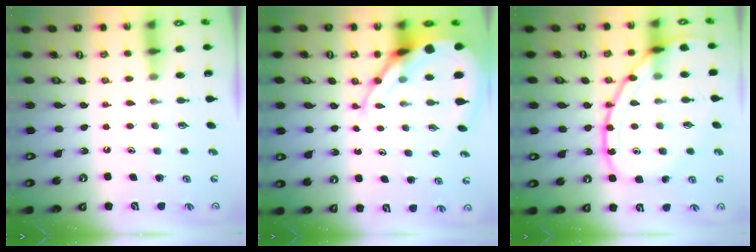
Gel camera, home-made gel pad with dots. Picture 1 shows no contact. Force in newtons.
{"total": 10.4, "press": 10.4, "slide": 0.7}
{"total": 16.3, "press": 16.2, "slide": 1.0}